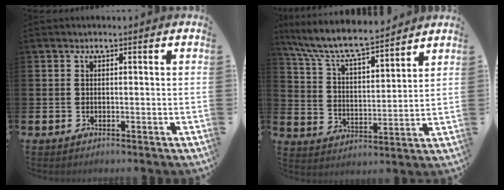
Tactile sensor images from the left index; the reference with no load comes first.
{"total": 8.5, "force": [8.0, 1.2, 2.8], "torque": [-0.095, -0.052, 0.140]}